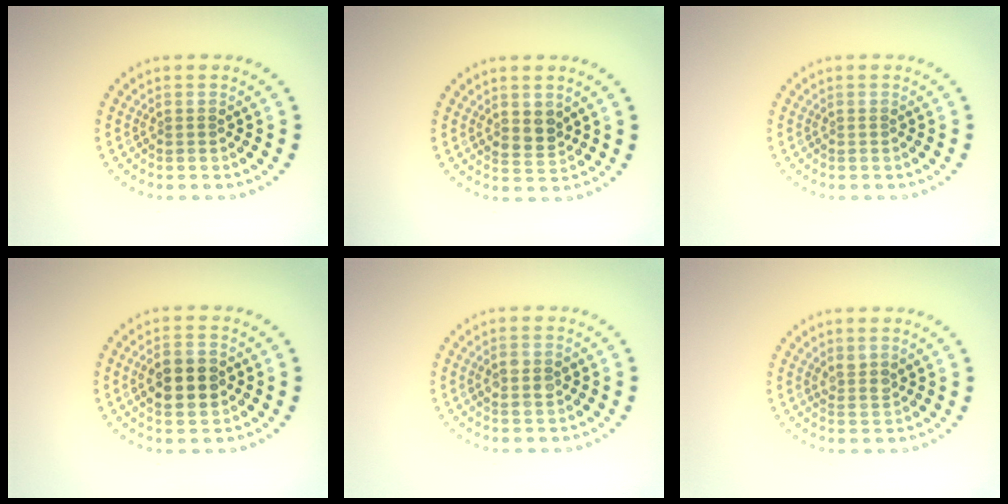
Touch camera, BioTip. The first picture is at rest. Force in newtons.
{"total": 1.9, "press": 1.8, "slide": 0.7}
{"total": 0.0}
{"total": 4.4, "press": 4.4, "slide": 0.2}
{"total": 1.7, "press": 1.6, "slide": 0.2}
{"total": 1.5, "press": 1.2, "slide": 0.8}